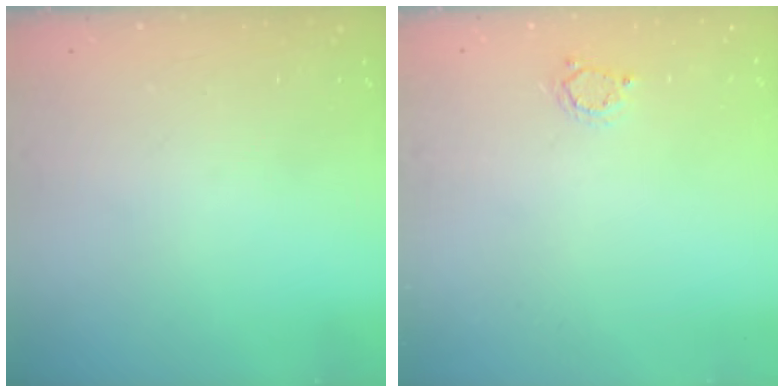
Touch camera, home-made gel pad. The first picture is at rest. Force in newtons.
{"total": 2.6, "press": 2.6, "slide": 0.3}